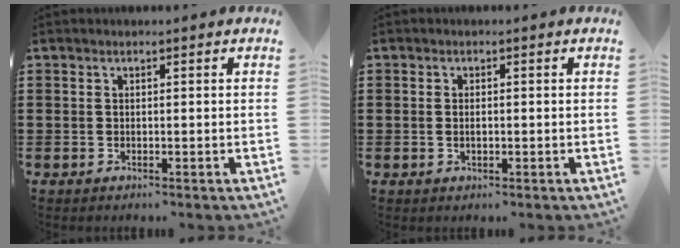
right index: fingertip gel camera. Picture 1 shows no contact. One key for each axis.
{"total": 1.2, "fx": 0.0, "fy": 0.6, "fz": 1.1, "tx": -0.022, "ty": 0.005, "tz": -0.001}